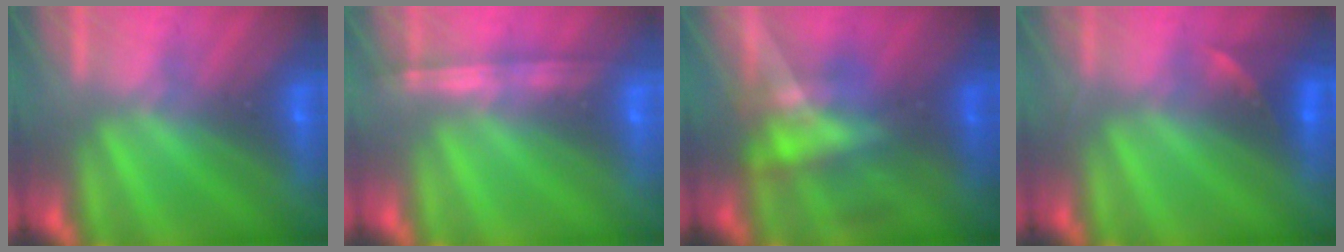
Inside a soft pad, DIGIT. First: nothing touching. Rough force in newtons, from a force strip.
{"total": 1.1}
{"total": 4.5}
{"total": 2.3}